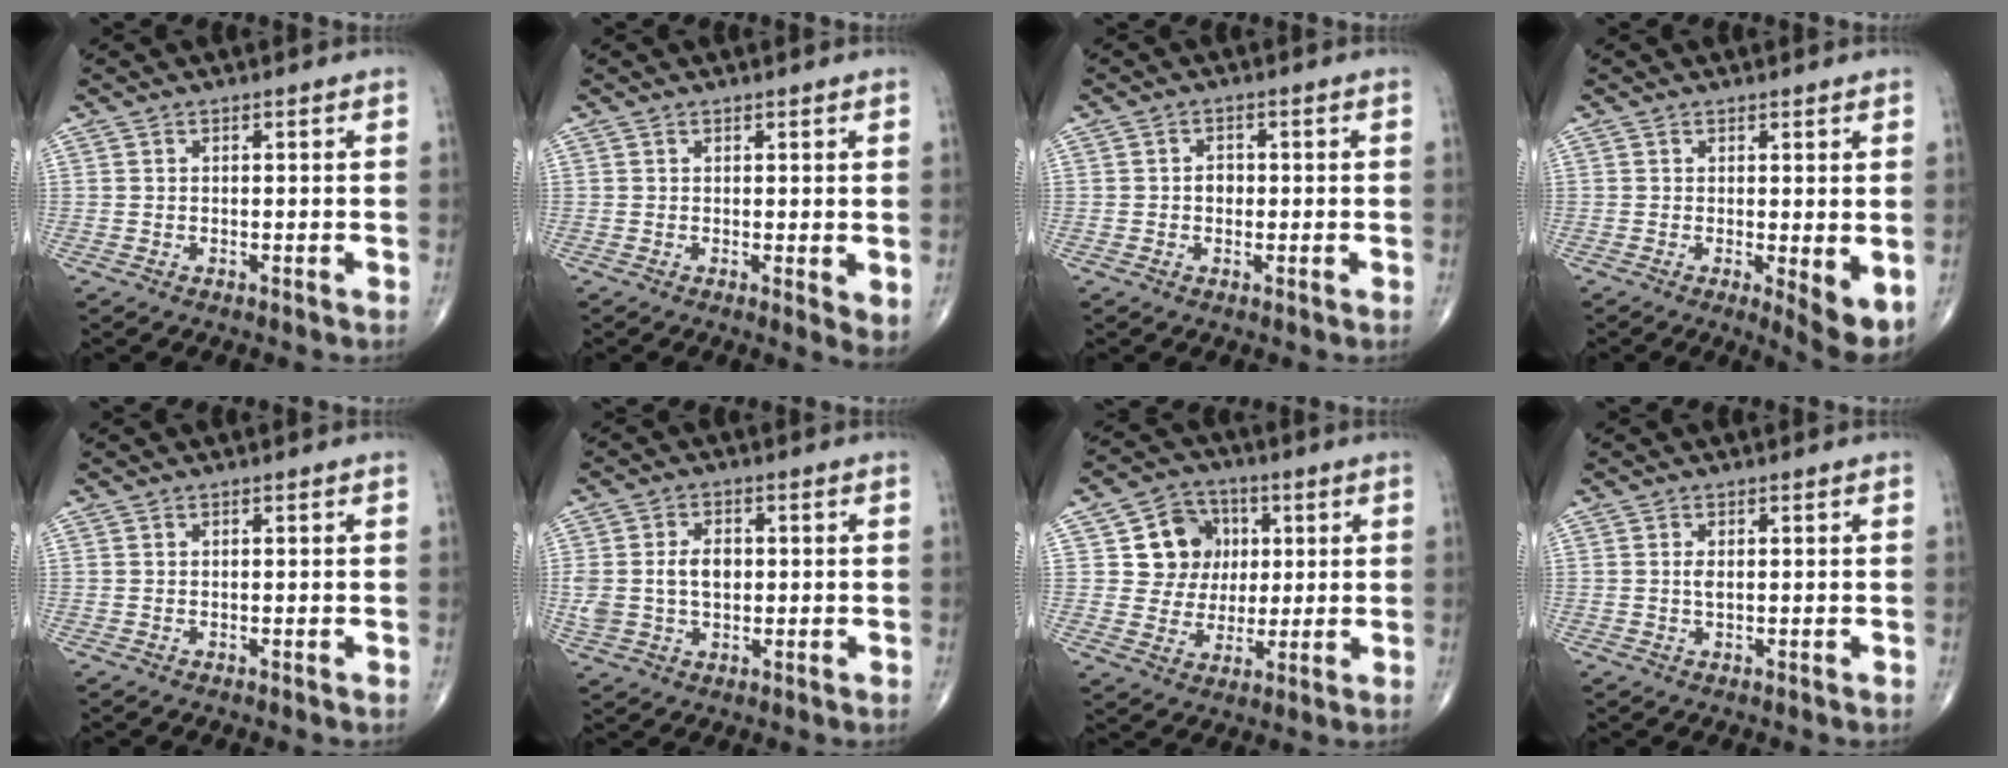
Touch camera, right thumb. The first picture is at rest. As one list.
[{"total": 3.1, "force": [0.6, 1.0, 2.9], "torque": [-0.041, -0.012, 0.008]}, {"total": 2.0, "force": [-0.1, 1.6, 1.1], "torque": [-0.006, 0.005, -0.004]}, {"total": 5.3, "force": [-0.3, 1.6, 5.1], "torque": [-0.067, -0.015, -0.002]}, {"total": 0.0}, {"total": 7.9, "force": [0.4, 5.4, 5.8], "torque": [-0.110, 0.009, 0.012]}, {"total": 10.4, "force": [2.5, 9.4, 3.6], "torque": [-0.009, 0.001, 0.043]}, {"total": 1.2, "force": [0.1, 0.5, 1.1], "torque": [-0.022, -0.004, 0.004]}]